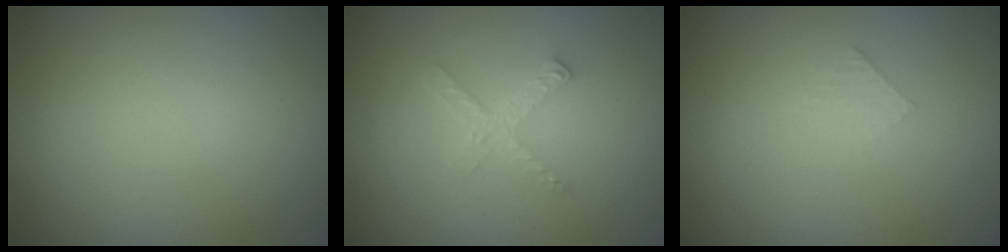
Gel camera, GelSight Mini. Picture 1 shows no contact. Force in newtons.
{"total": 1.7, "press": 1.7, "slide": 0.2}
{"total": 0.8, "press": 0.8, "slide": 0.1}